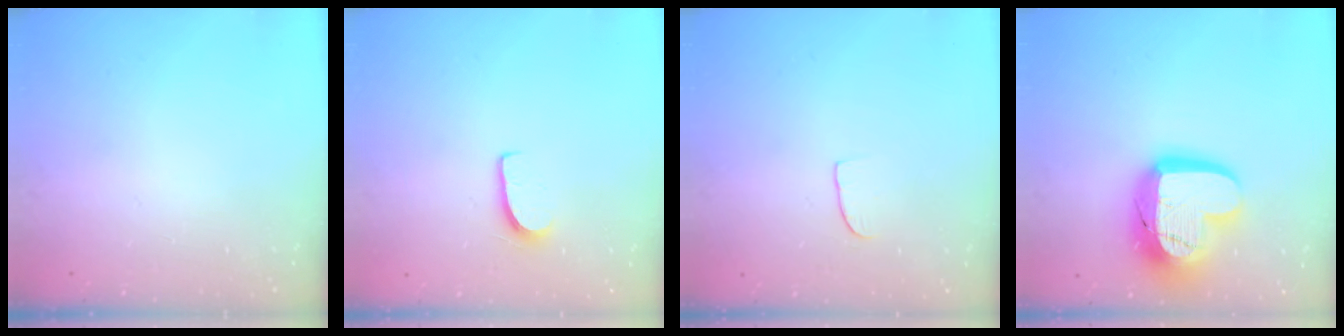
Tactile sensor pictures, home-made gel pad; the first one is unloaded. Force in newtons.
{"total": 5.8, "press": 5.8, "slide": 0.5}
{"total": 5.2, "press": 5.2, "slide": 0.3}
{"total": 19.0, "press": 19.0, "slide": 1.6}